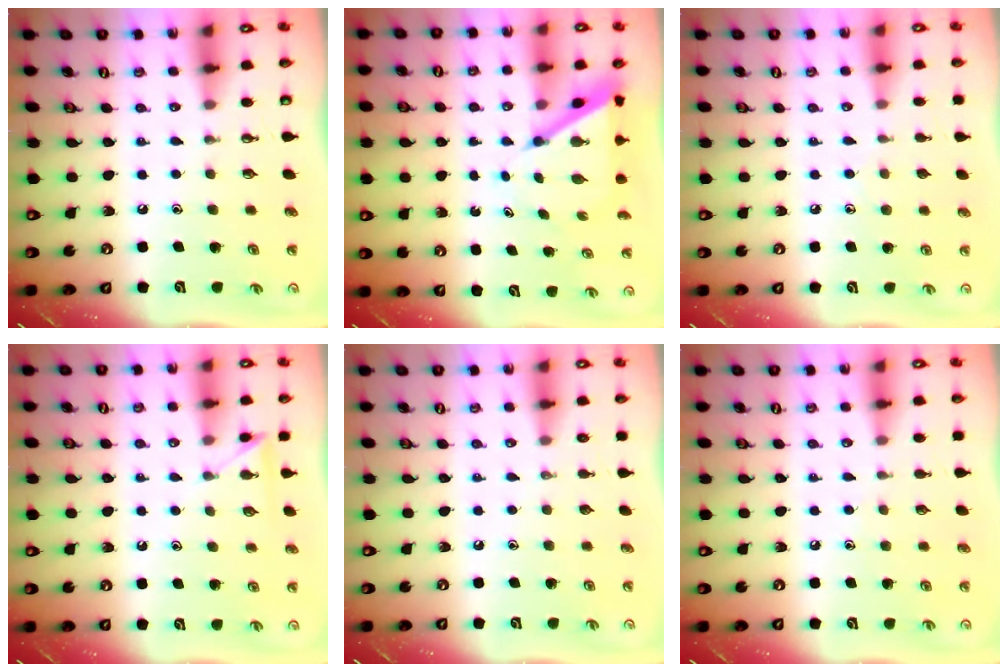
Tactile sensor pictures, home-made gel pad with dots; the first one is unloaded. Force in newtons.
{"total": 6.4, "press": 6.3, "slide": 0.5}
{"total": 5.8, "press": 5.8, "slide": 0.5}
{"total": 4.2, "press": 4.1, "slide": 0.5}
{"total": 0.0}
{"total": 4.1, "press": 4.1, "slide": 0.4}